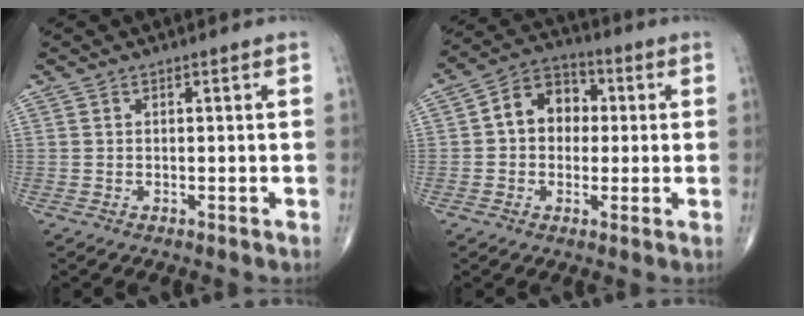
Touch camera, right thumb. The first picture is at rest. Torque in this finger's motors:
{"motor_torque": [-0.24, 0.57, 0.57, 0.41, 0.08]}